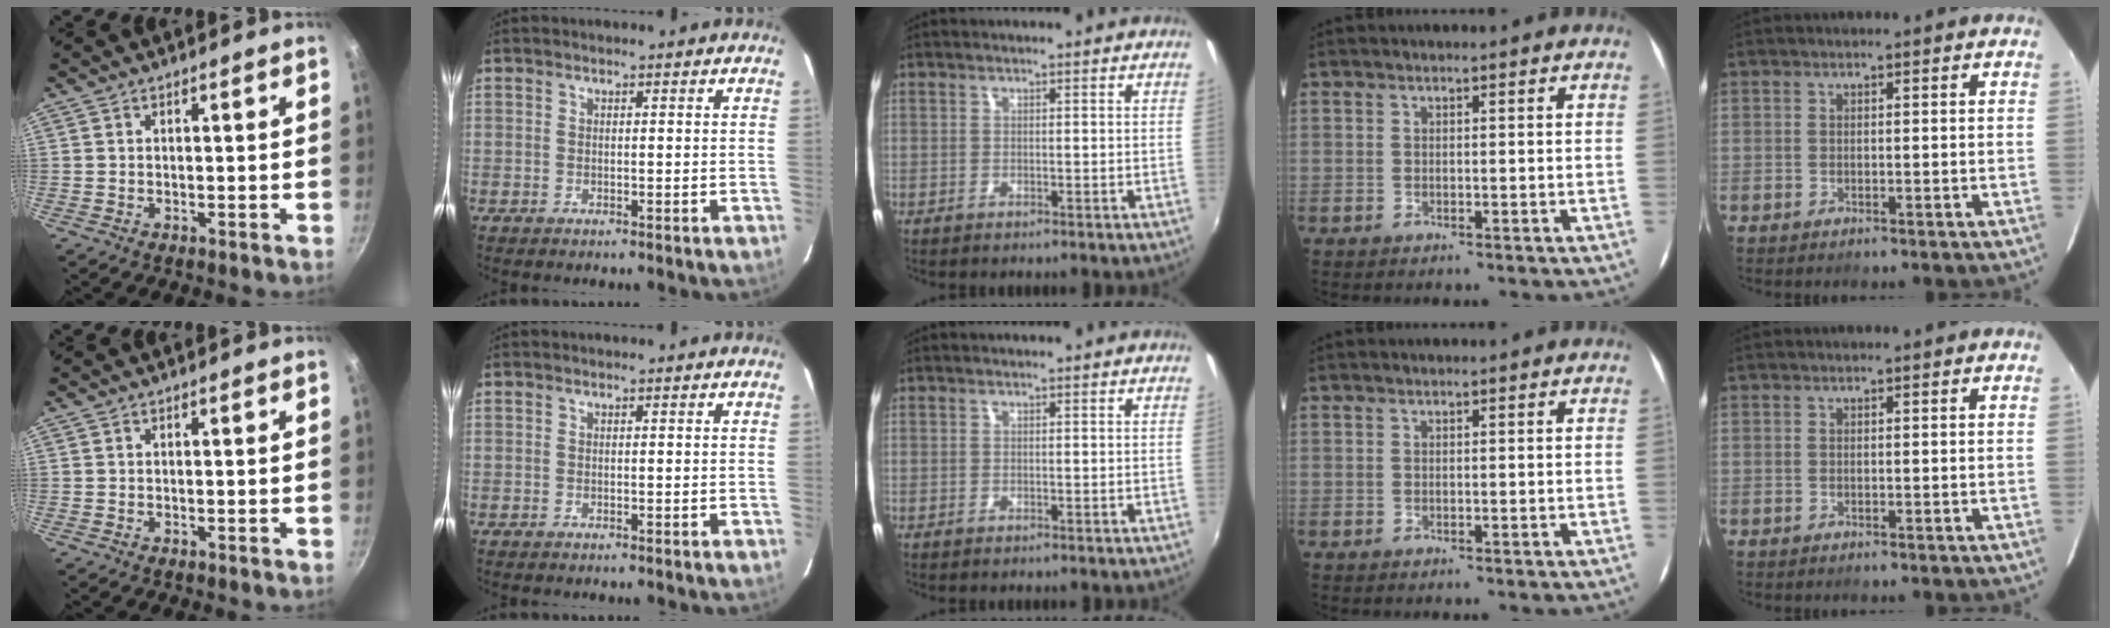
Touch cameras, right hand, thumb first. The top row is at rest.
{}